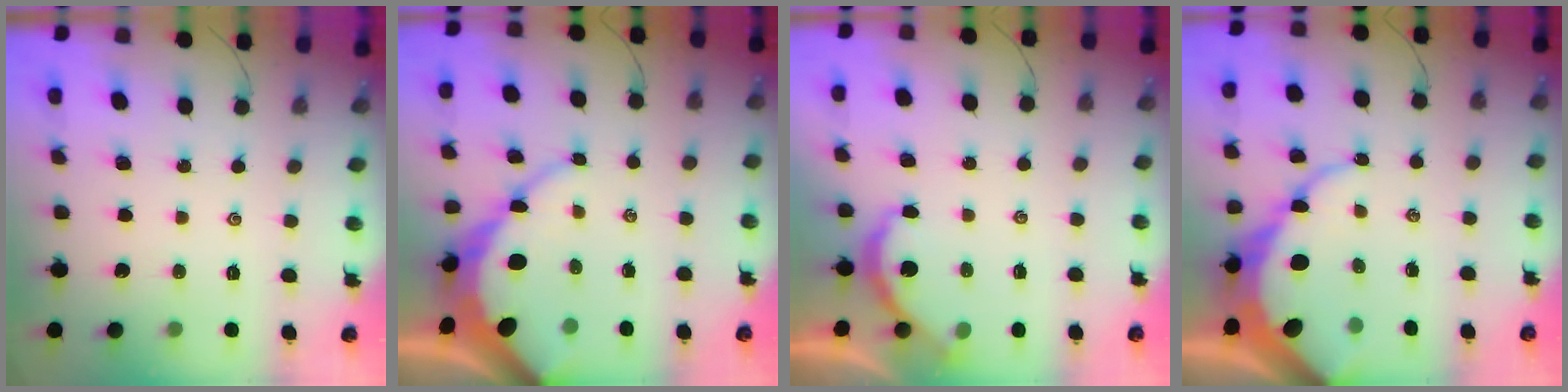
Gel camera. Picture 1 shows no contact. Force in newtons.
{"total": 11.1, "press": 11.0, "slide": 1.1}
{"total": 5.4, "press": 5.4, "slide": 0.2}
{"total": 11.5, "press": 11.5, "slide": 1.0}